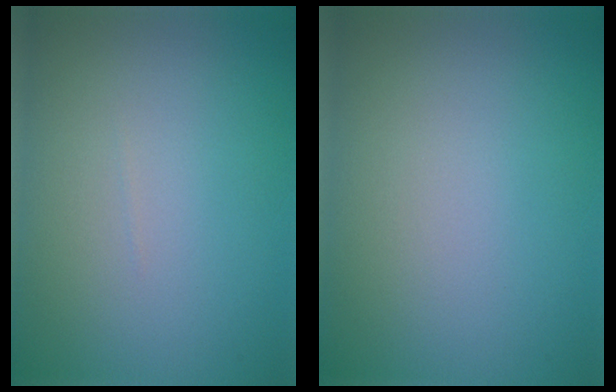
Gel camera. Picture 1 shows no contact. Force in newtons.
{"total": 0.0}